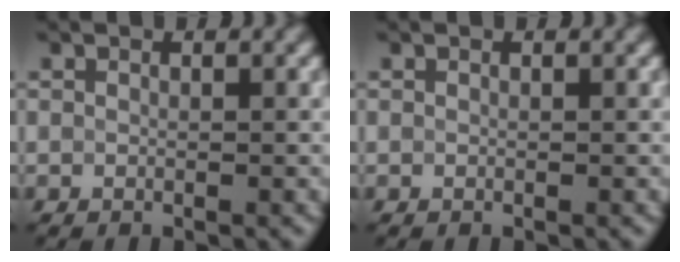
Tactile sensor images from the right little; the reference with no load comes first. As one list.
[{"total": 0.0}]